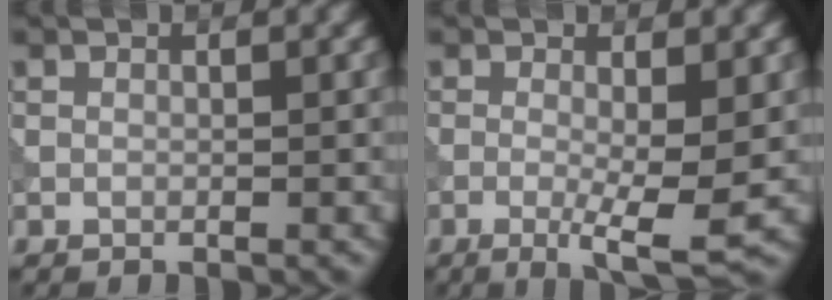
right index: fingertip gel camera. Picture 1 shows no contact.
{"total": 4.9, "force": [-0.8, 0.8, 4.8], "torque": [-0.078, -0.014, -0.012]}